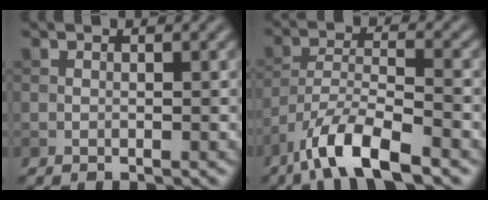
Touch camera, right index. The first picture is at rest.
{"total": 7.7, "force": [-5.5, 2.0, 5.0], "torque": [-0.088, -0.001, -0.107]}